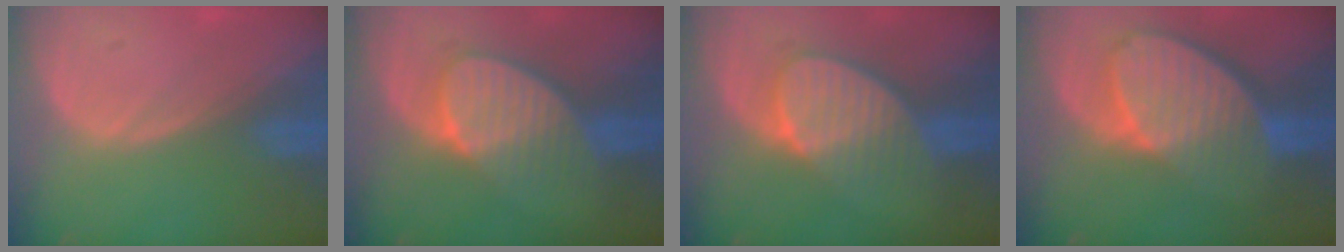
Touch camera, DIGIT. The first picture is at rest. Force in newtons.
{"total": 7.6, "press": 7.4, "slide": 1.8}
{"total": 7.6, "press": 7.4, "slide": 1.8}
{"total": 10.2, "press": 9.0, "slide": 4.9}